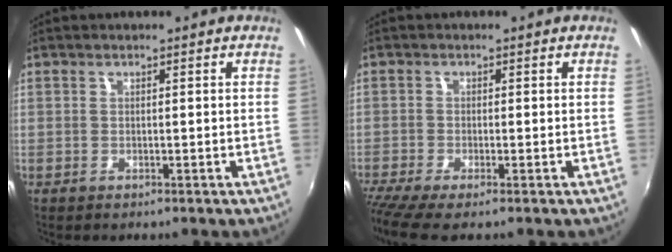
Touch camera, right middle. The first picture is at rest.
{"total": 4.2, "force": [-3.4, -0.1, 2.5], "torque": [-0.066, -0.023, -0.069]}